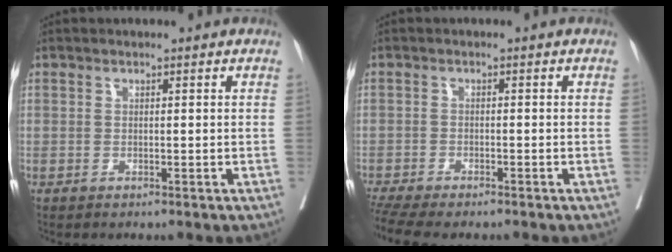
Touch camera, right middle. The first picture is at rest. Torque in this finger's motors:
{"motor_torque": [1.04, -1.10, 0.23, 0.08]}